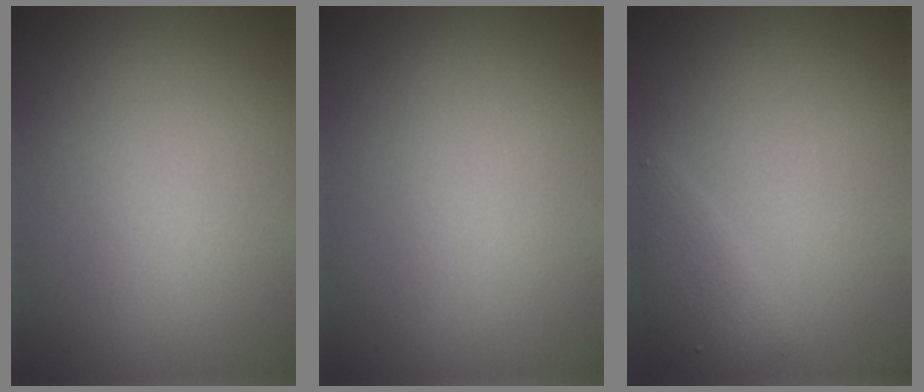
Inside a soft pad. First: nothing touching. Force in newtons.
{"total": 0.0}
{"total": 2.0, "press": 2.0, "slide": 0.1}